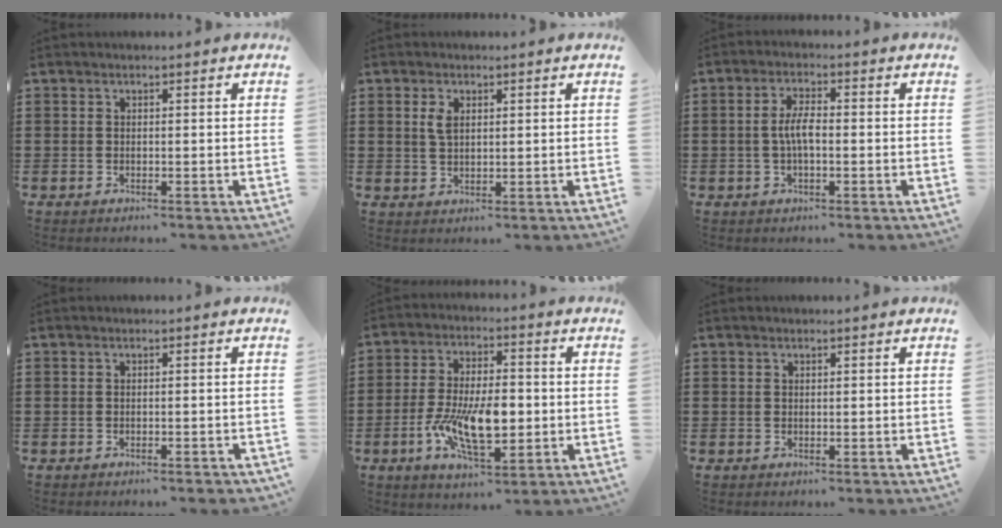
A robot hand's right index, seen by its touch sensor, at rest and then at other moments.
{"total": 2.6, "force": [0.9, 1.3, 2.0], "torque": [-0.045, 0.006, 0.015]}
{"total": 4.1, "force": [-0.5, 1.3, 3.8], "torque": [-0.084, 0.000, -0.016]}
{"total": 0.6, "force": [-0.6, 0.1, 0.3], "torque": [-0.007, -0.002, -0.011]}
{"total": 10.8, "force": [-2.2, 5.0, 9.4], "torque": [-0.195, -0.008, -0.043]}
{"total": 0.0}